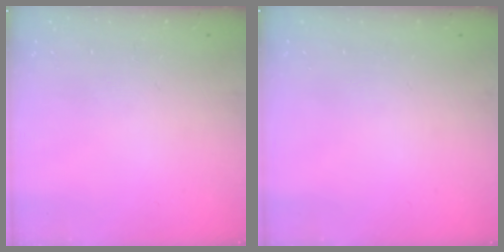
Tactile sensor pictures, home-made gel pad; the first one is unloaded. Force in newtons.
{"total": 0.0}